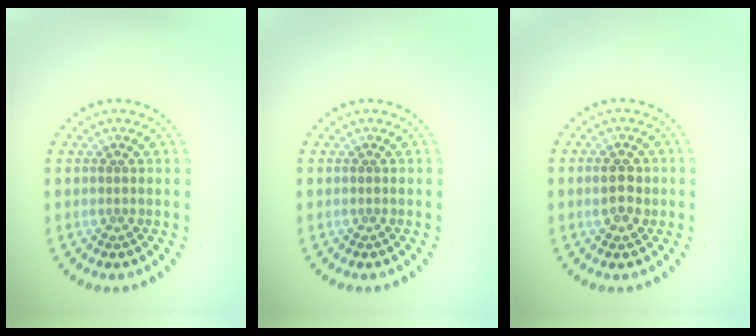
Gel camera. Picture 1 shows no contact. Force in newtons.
{"total": 0.0}
{"total": 2.4, "press": 2.4, "slide": 0.2}